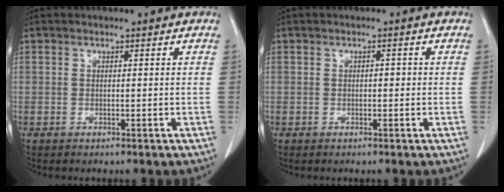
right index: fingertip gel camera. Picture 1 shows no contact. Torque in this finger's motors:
{"motor_torque": [0.06, 0.01, 0.15, 0.02]}